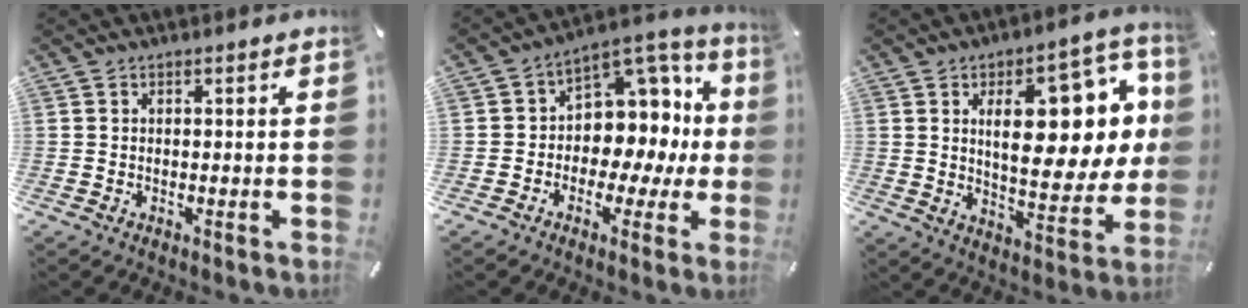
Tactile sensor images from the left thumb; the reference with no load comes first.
{"total": 10.4, "force": [1.3, 9.2, 4.8], "torque": [-0.049, -0.038, 0.030]}
{"total": 20.7, "force": [6.2, 10.0, 17.1], "torque": [-0.239, -0.023, 0.096]}